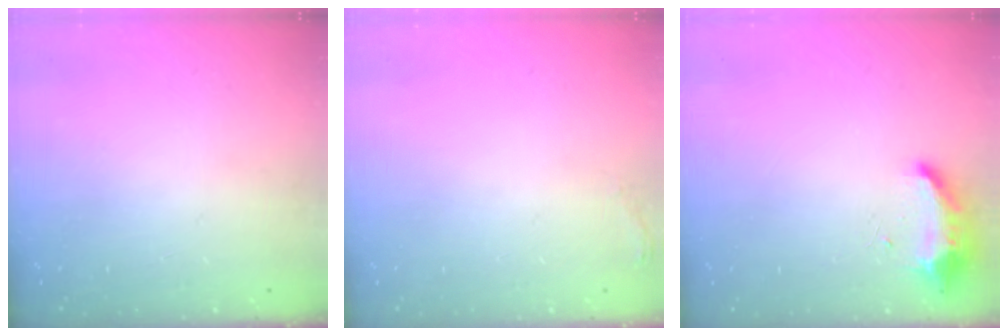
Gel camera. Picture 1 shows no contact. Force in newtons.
{"total": 3.9, "press": 3.2, "slide": 2.2}
{"total": 8.7, "press": 8.7, "slide": 0.3}